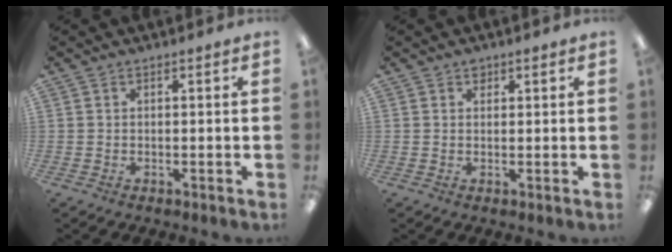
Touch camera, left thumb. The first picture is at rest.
{"total": 1.2, "force": [0.9, 0.7, 0.3], "torque": [0.001, -0.003, 0.015]}